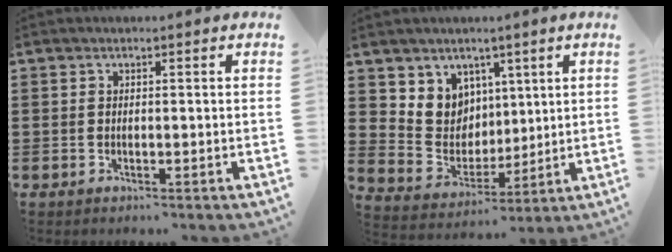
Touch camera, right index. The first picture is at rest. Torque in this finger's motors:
{"motor_torque": [0.47, 0.24, 0.27, 0.05]}